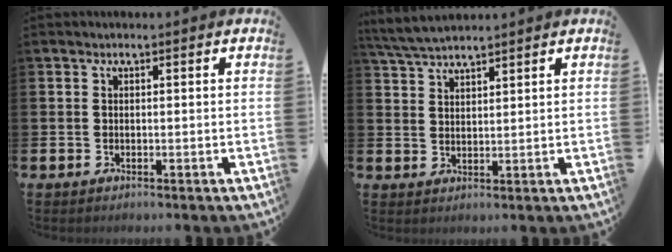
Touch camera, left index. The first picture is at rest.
{"total": 4.2, "force": [4.0, 0.5, 1.1], "torque": [-0.035, -0.012, 0.075]}